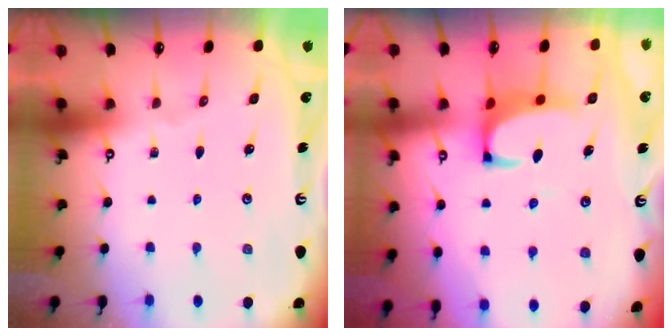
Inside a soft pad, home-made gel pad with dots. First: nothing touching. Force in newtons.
{"total": 2.5, "press": 2.2, "slide": 1.1}